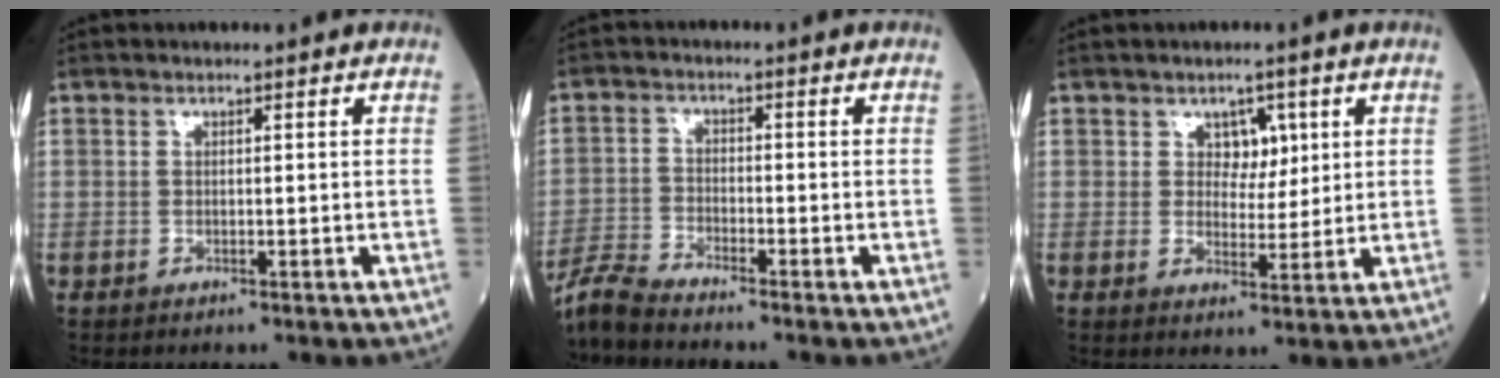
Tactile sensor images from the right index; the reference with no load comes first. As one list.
[{"total": 4.9, "force": [-4.8, -0.6, 0.9], "torque": [-0.019, -0.020, -0.099]}, {"total": 3.7, "force": [1.6, 2.6, 2.2], "torque": [-0.022, 0.004, 0.025]}]